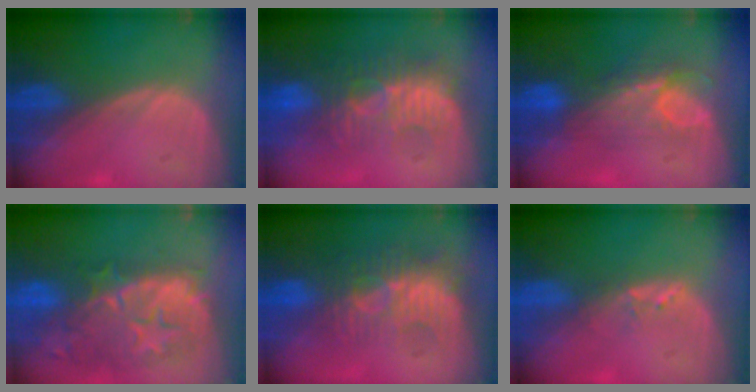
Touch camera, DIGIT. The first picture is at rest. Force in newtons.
{"total": 9.1, "press": 8.7, "slide": 2.7}
{"total": 7.3, "press": 6.6, "slide": 3.1}
{"total": 12.2, "press": 11.0, "slide": 5.2}
{"total": 9.6, "press": 8.5, "slide": 4.4}
{"total": 1.6, "press": 1.5, "slide": 0.3}